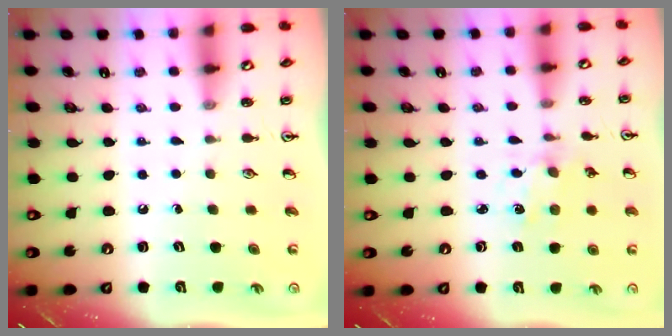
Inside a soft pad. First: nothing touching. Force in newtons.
{"total": 1.1, "press": 1.0, "slide": 0.2}